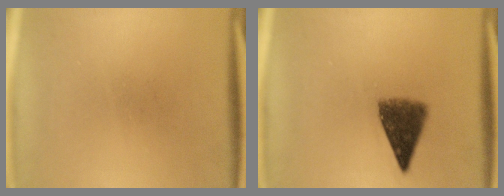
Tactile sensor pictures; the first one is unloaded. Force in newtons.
{"total": 7.0}